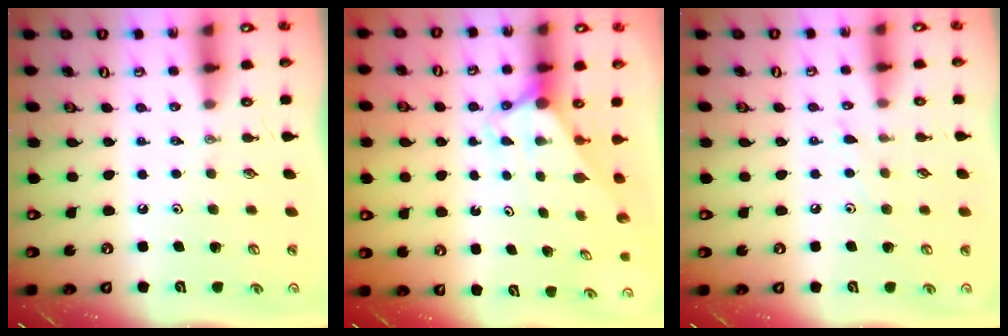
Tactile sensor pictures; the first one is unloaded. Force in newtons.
{"total": 2.9, "press": 2.9, "slide": 0.0}
{"total": 5.2, "press": 5.2, "slide": 0.6}